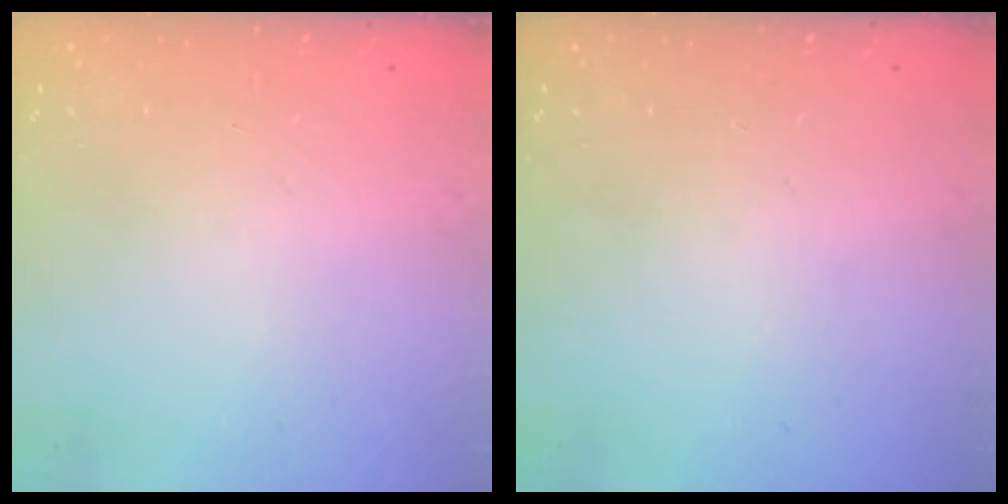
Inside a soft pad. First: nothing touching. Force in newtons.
{"total": 0.0}